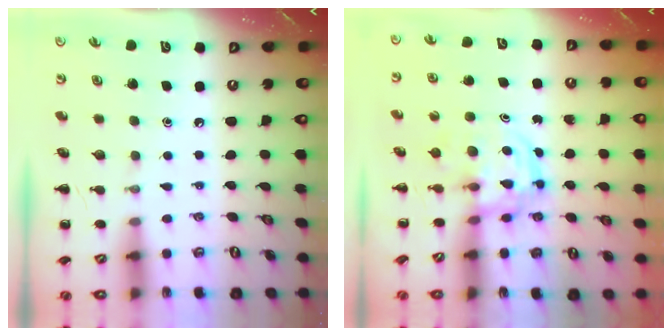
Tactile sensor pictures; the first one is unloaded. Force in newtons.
{"total": 3.1, "press": 3.1, "slide": 0.4}